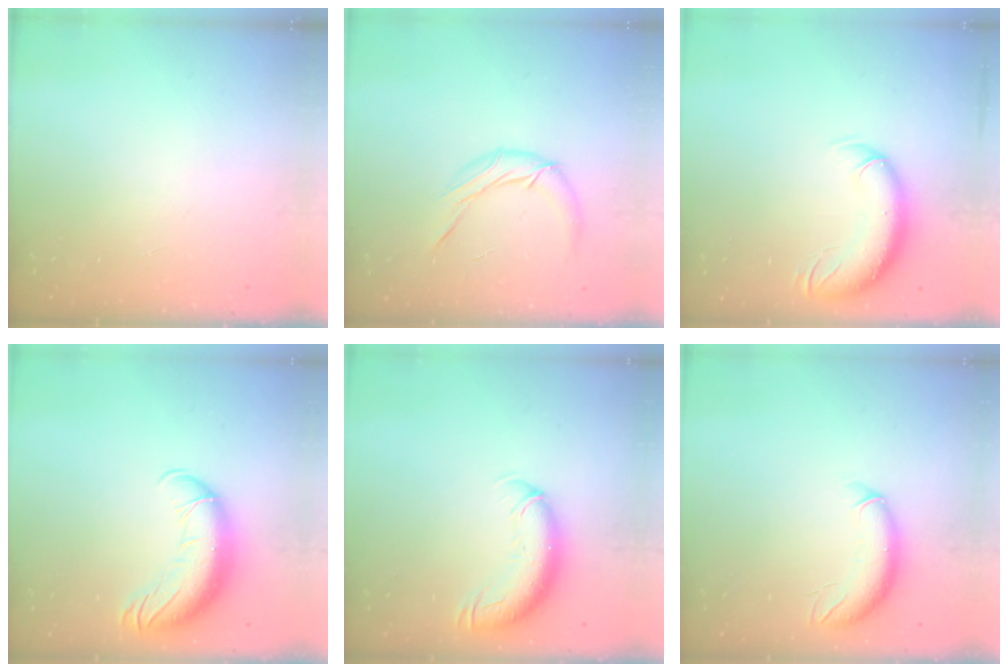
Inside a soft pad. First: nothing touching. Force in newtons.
{"total": 11.3, "press": 11.2, "slide": 1.5}
{"total": 11.0, "press": 10.6, "slide": 3.0}
{"total": 15.8, "press": 15.4, "slide": 3.6}
{"total": 12.2, "press": 11.8, "slide": 3.0}
{"total": 10.5, "press": 10.3, "slide": 1.9}